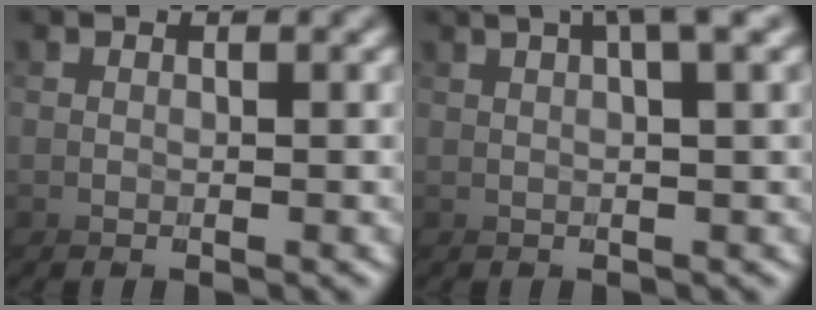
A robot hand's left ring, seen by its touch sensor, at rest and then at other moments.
{"total": 2.4, "force": [0.8, -2.0, 1.2], "torque": [-0.031, 0.022, 0.009]}